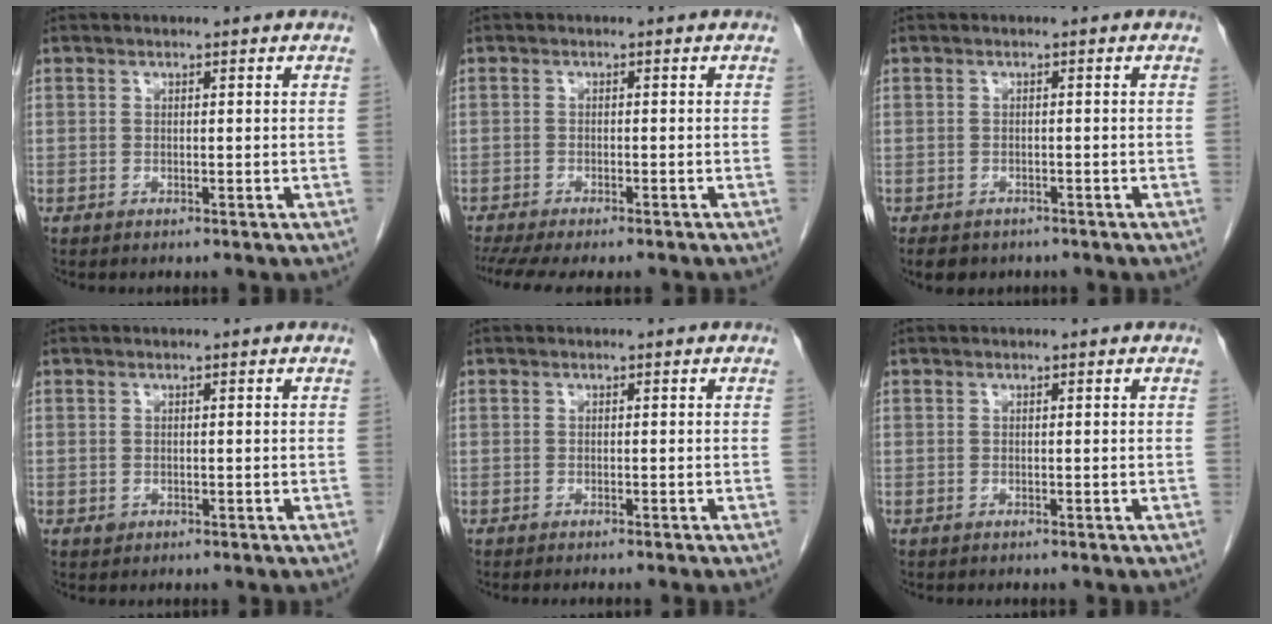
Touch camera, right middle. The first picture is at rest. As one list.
[{"total": 10.6, "force": [-9.0, 2.3, 5.2], "torque": [-0.083, -0.010, -0.125]}, {"total": 5.0, "force": [-3.9, 2.7, 1.6], "torque": [-0.019, -0.001, -0.050]}, {"total": 0.6, "force": [-0.2, 0.5, 0.1], "torque": [-0.004, 0.002, -0.001]}, {"total": 2.4, "force": [-2.0, -0.5, 1.1], "torque": [-0.008, 0.004, -0.027]}, {"total": 0.0}]